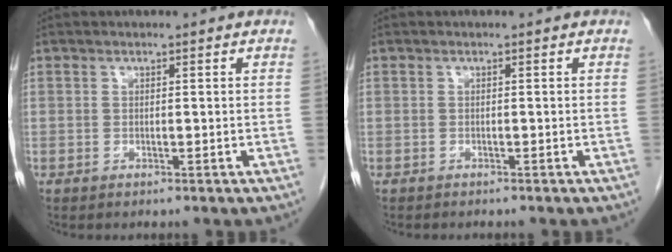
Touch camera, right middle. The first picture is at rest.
{"total": 0.9, "force": [-0.8, 0.3, 0.3], "torque": [-0.010, -0.001, -0.010]}